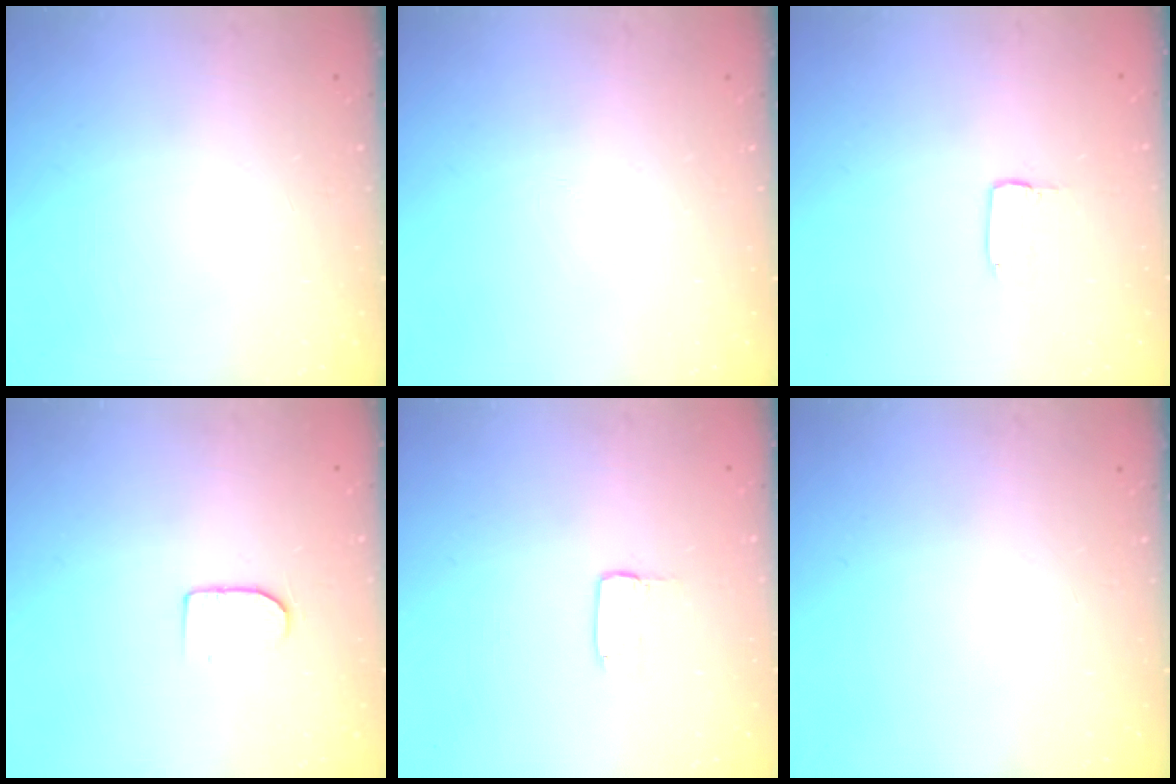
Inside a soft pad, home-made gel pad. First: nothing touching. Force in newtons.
{"total": 0.0}
{"total": 2.0, "press": 2.0, "slide": 0.1}
{"total": 6.0, "press": 5.9, "slide": 0.6}
{"total": 2.0, "press": 2.0, "slide": 0.0}
{"total": 0.0}